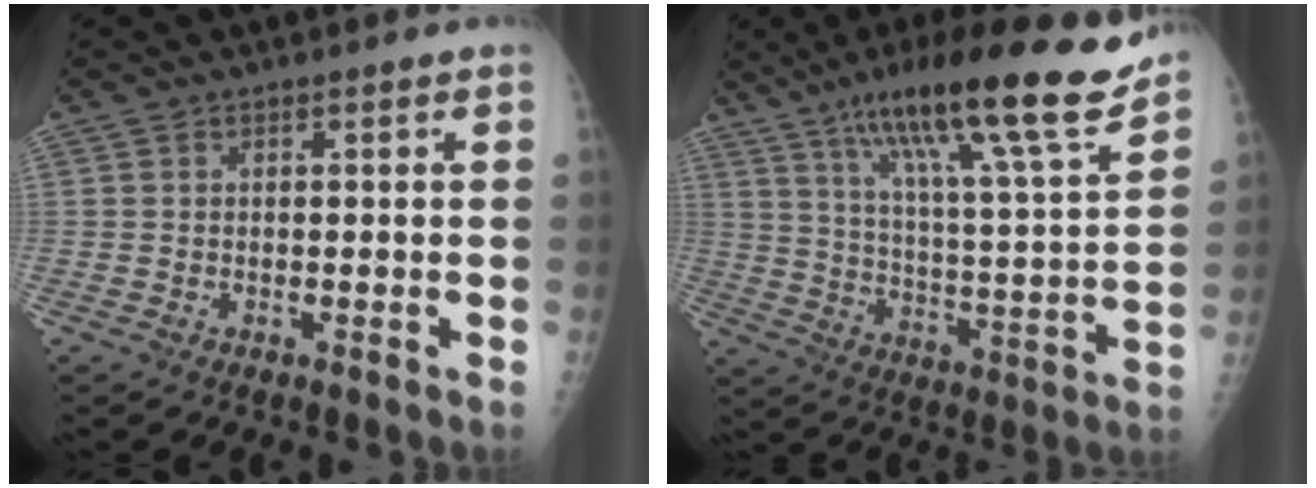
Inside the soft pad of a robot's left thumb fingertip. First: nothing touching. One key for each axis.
{"total": 23.5, "fx": 16.6, "fy": 3.0, "fz": 16.4, "tx": -0.244, "ty": -0.062, "tz": 0.270}